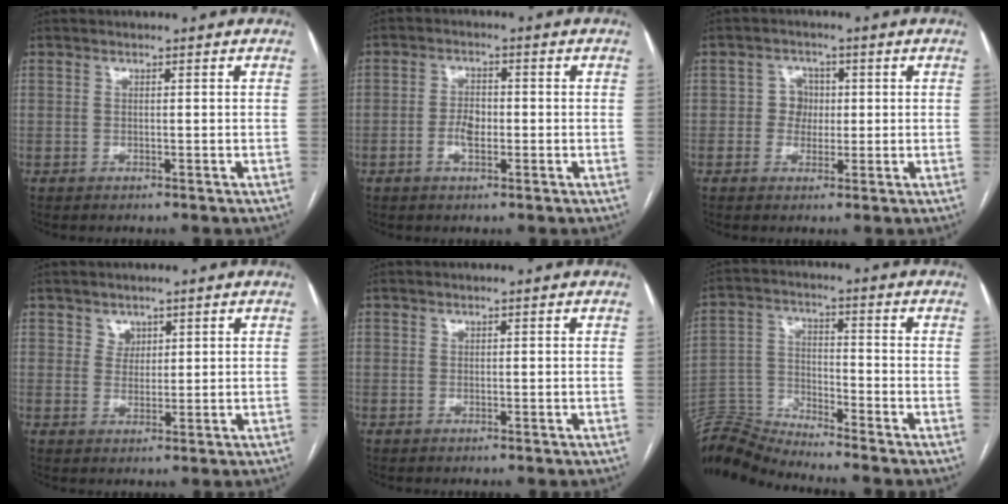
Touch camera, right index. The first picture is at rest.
{"total": 3.7, "force": [-1.0, 1.8, 3.0], "torque": [-0.063, 0.002, -0.017]}
{"total": 3.5, "force": [0.2, 3.3, 1.2], "torque": [-0.012, 0.012, 0.003]}
{"total": 2.2, "force": [1.5, 1.7, 0.3], "torque": [0.001, 0.000, 0.023]}
{"total": 0.0}
{"total": 8.1, "force": [-7.8, -1.9, -0.7], "torque": [0.004, 0.012, -0.150]}